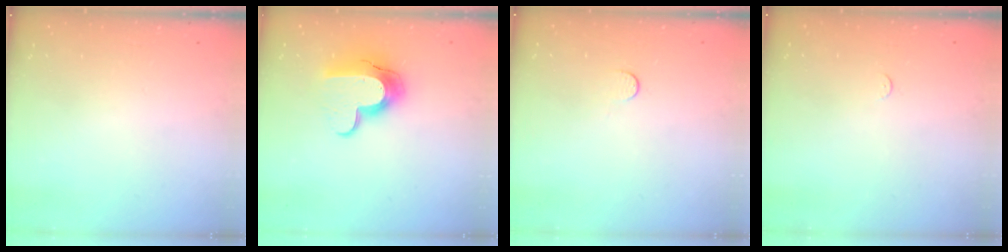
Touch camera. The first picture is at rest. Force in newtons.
{"total": 13.0, "press": 13.0, "slide": 1.0}
{"total": 3.3, "press": 3.2, "slide": 0.3}
{"total": 2.3, "press": 2.3, "slide": 0.3}